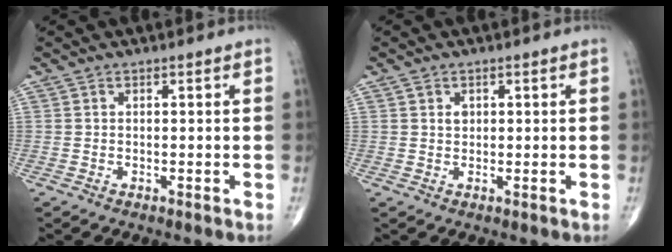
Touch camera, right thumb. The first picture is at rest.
{"total": 1.5, "force": [0.5, 1.2, 0.8], "torque": [-0.005, -0.001, 0.008]}